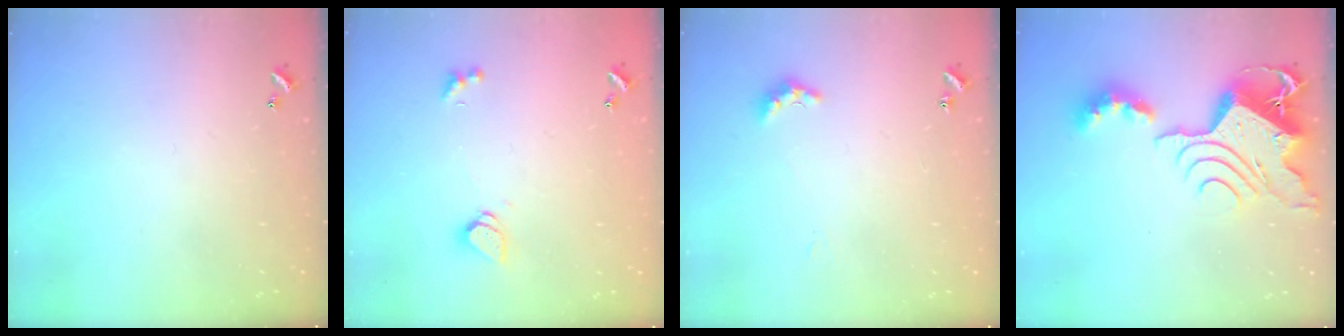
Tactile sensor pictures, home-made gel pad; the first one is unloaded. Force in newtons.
{"total": 1.8, "press": 1.8, "slide": 0.5}
{"total": 3.7, "press": 3.6, "slide": 0.6}
{"total": 14.7, "press": 14.6, "slide": 1.6}